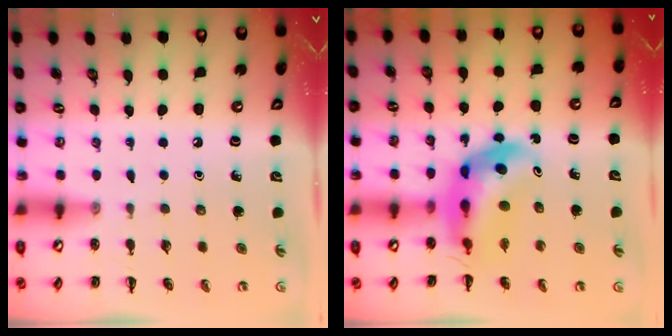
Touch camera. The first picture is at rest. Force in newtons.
{"total": 7.2, "press": 6.8, "slide": 2.4}